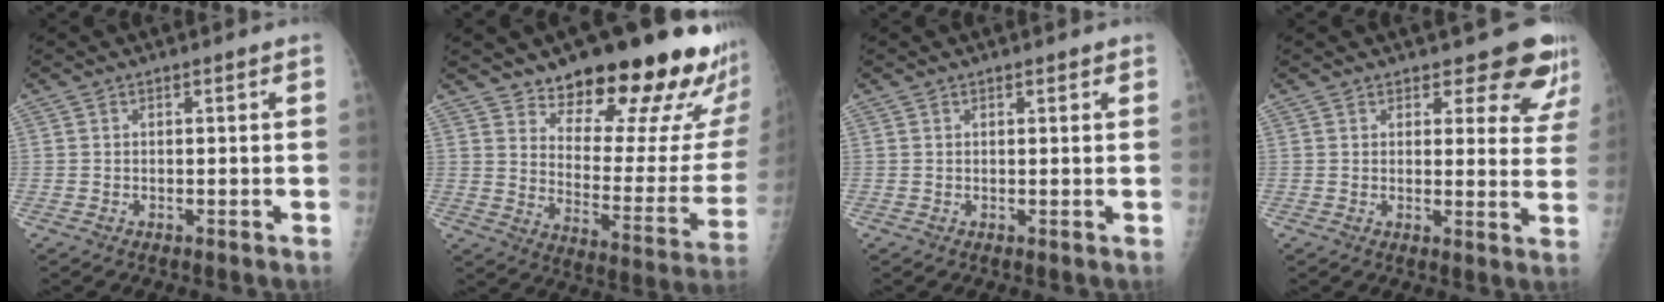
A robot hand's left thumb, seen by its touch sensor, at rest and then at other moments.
{"total": 25.6, "force": [19.3, 8.2, 14.6], "torque": [-0.161, -0.127, 0.257]}
{"total": 0.7, "force": [0.6, 0.4, 0.1], "torque": [0.006, -0.004, 0.004]}
{"total": 9.2, "force": [8.1, 3.6, 2.5], "torque": [0.013, -0.055, 0.073]}